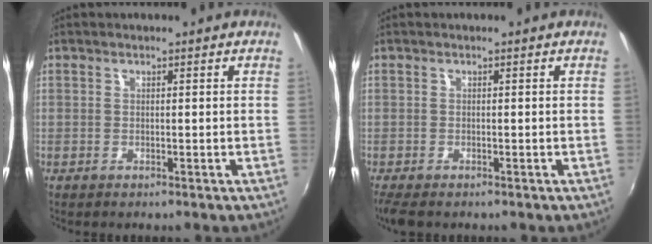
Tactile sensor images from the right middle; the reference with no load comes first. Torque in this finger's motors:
{"motor_torque": [0.76, -0.78, 0.25, 0.06]}